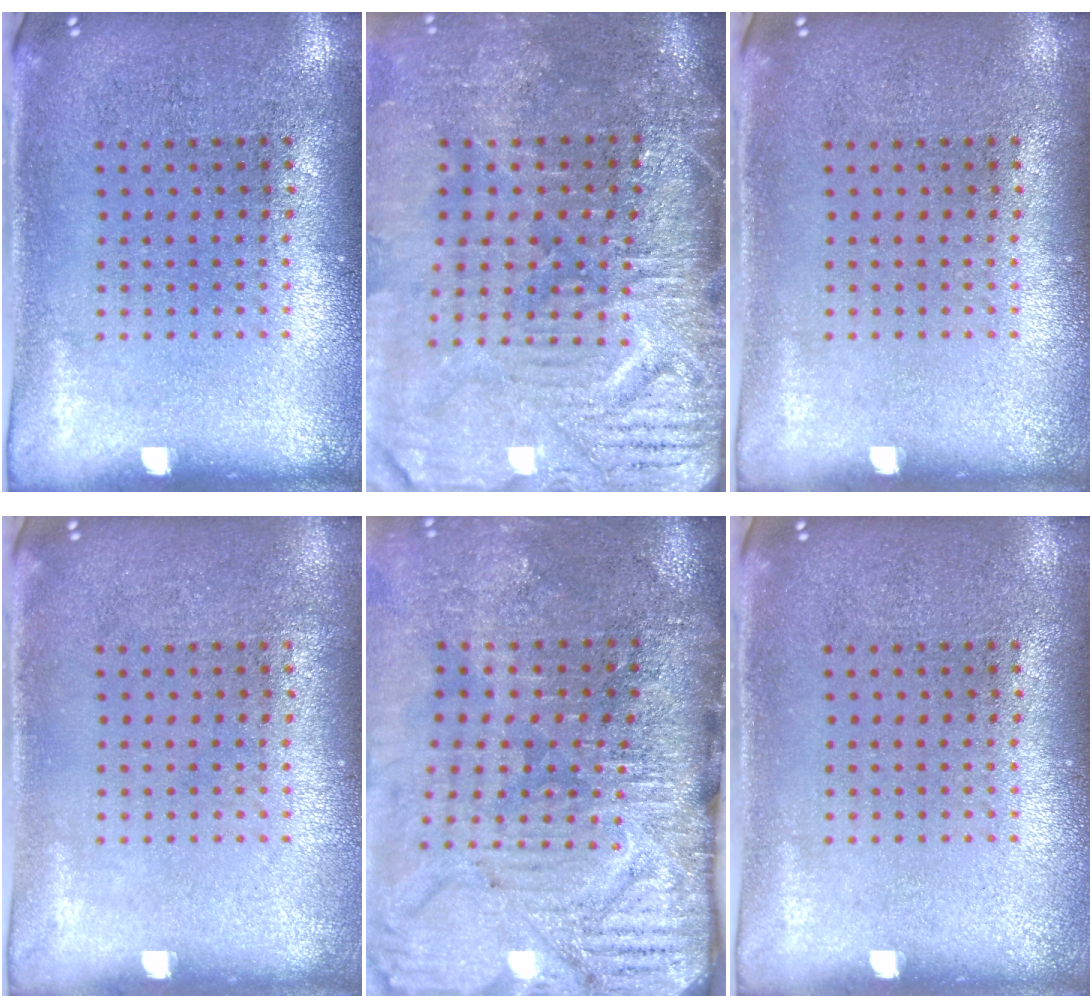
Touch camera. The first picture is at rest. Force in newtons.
{"total": 4.8, "press": 3.9, "slide": 2.7}
{"total": 0.0}
{"total": 0.0}
{"total": 4.9, "press": 4.1, "slide": 2.8}
{"total": 0.0}